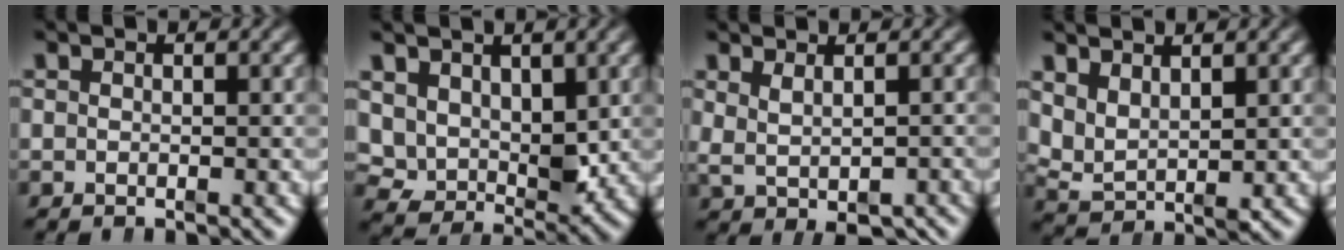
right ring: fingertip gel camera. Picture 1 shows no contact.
{"total": 6.0, "force": [0.6, 4.8, 3.5], "torque": [-0.083, -0.045, 0.026]}
{"total": 2.5, "force": [0.2, 1.0, 2.3], "torque": [-0.041, -0.010, 0.022]}
{"total": 4.1, "force": [1.0, 3.2, 2.4], "torque": [-0.079, -0.020, 0.028]}